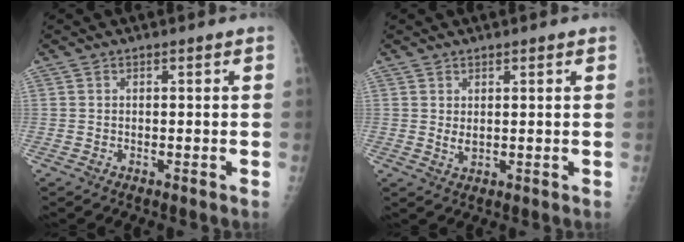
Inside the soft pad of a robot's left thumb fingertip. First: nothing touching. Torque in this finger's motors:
{"motor_torque": [0.21, 0.01, 0.40, 0.14, 0.04]}